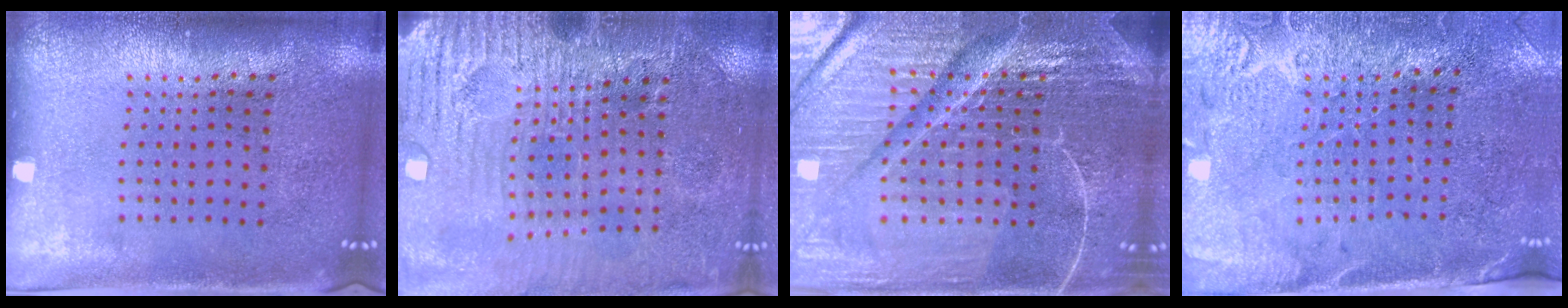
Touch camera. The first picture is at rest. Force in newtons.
{"total": 3.7, "press": 3.7, "slide": 0.1}
{"total": 6.8, "press": 6.0, "slide": 3.3}
{"total": 2.8, "press": 2.5, "slide": 1.1}